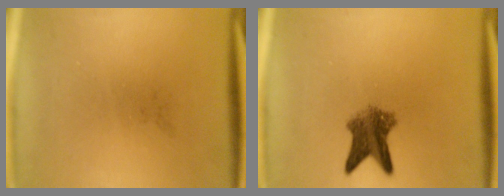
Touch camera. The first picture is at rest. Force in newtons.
{"total": 5.5}